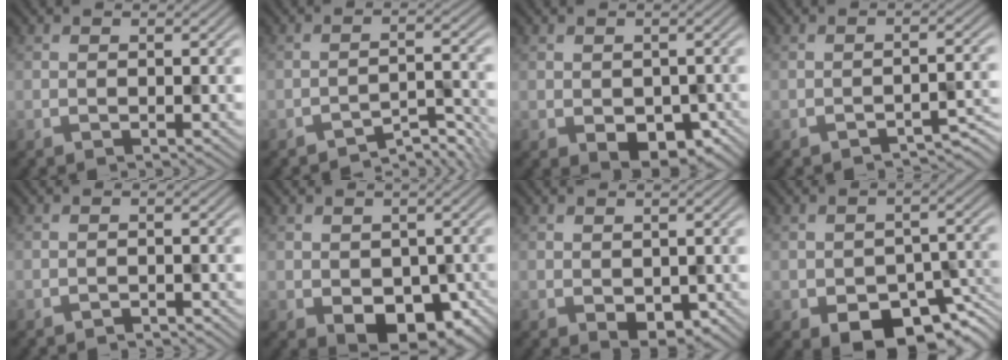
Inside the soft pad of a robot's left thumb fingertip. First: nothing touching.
{"total": 4.1, "force": [-3.6, 0.9, 1.8], "torque": [-0.024, 0.007, -0.057]}
{"total": 4.9, "force": [-1.8, 3.2, 3.2], "torque": [-0.053, -0.026, -0.020]}
{"total": 2.7, "force": [-2.2, 0.6, 1.4], "torque": [-0.021, 0.003, -0.032]}
{"total": 1.1, "force": [-1.0, 0.1, 0.2], "torque": [-0.003, 0.001, -0.022]}
{"total": 7.4, "force": [-2.5, 4.8, 5.0], "torque": [-0.087, -0.031, -0.026]}
{"total": 2.5, "force": [-0.3, 1.7, 1.8], "torque": [-0.038, -0.013, 0.001]}
{"total": 8.4, "force": [-4.6, 4.5, 5.3], "torque": [-0.079, -0.023, -0.058]}